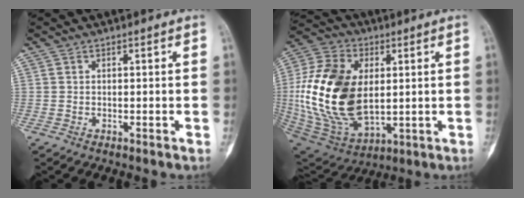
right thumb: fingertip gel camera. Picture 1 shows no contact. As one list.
[{"total": 24.4, "force": [1.6, 15.1, 19.1], "torque": [-0.380, -0.013, 0.043]}]